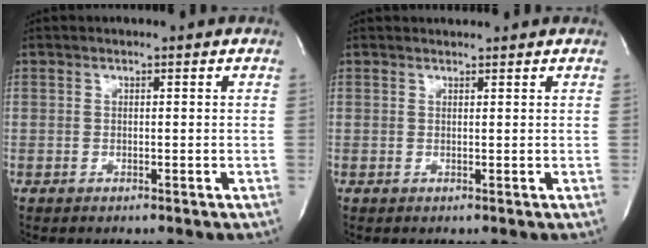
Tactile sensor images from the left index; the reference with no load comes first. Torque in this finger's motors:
{"motor_torque": [0.09, -0.03, -0.06, 0.01]}